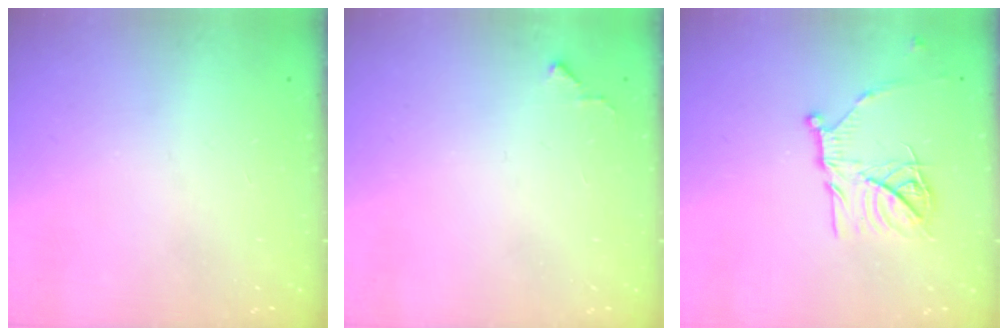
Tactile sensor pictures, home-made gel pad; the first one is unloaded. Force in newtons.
{"total": 4.2, "press": 4.1, "slide": 0.7}
{"total": 17.1, "press": 17.0, "slide": 1.5}